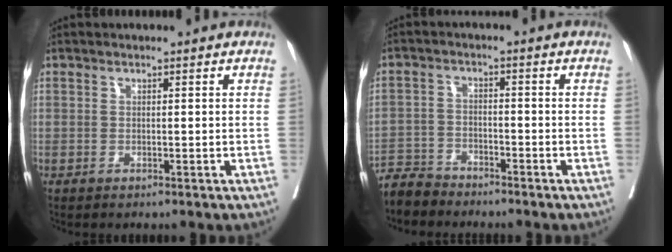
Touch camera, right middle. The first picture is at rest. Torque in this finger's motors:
{"motor_torque": [-0.21, -0.21, 0.00, -0.01]}